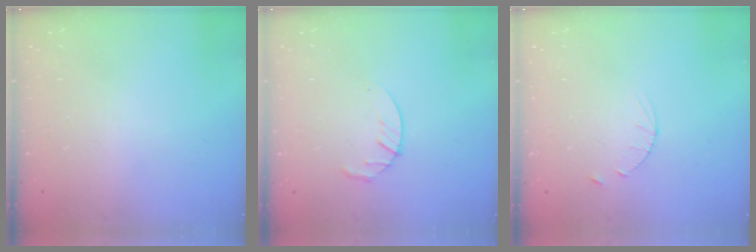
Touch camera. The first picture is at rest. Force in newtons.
{"total": 4.0, "press": 4.0, "slide": 0.6}
{"total": 3.0, "press": 2.9, "slide": 0.4}